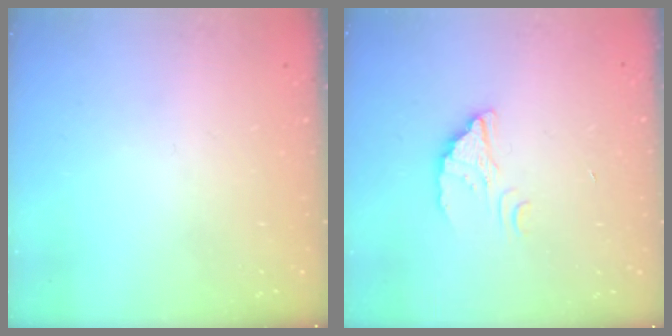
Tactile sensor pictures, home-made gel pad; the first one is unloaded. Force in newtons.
{"total": 2.4, "press": 2.4, "slide": 0.0}